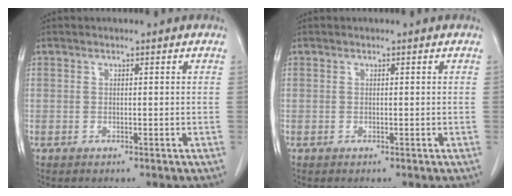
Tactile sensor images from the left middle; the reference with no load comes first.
{"total": 0.0}